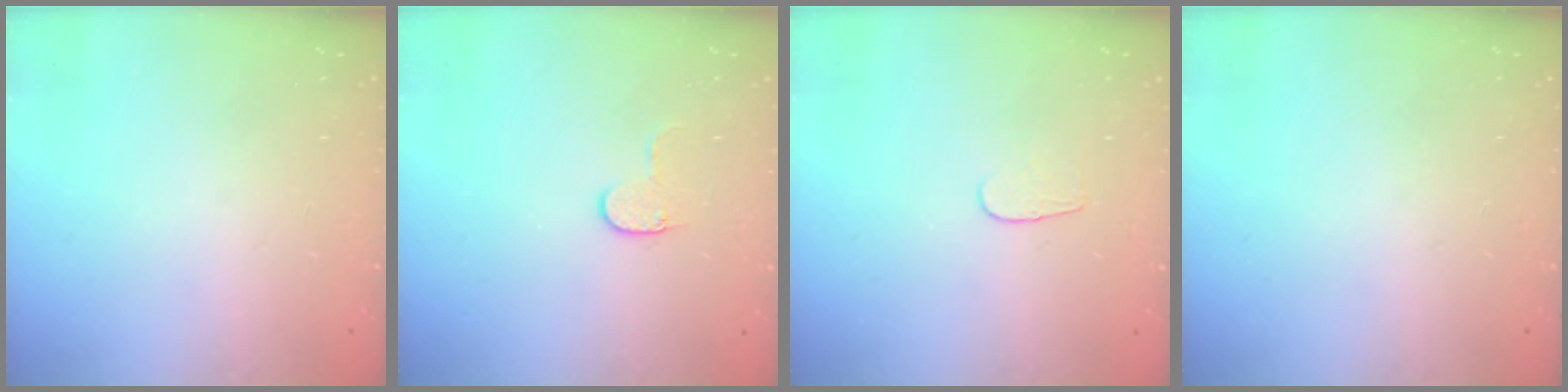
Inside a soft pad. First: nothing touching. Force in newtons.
{"total": 5.5, "press": 5.5, "slide": 0.5}
{"total": 3.6, "press": 3.6, "slide": 0.3}
{"total": 0.0}